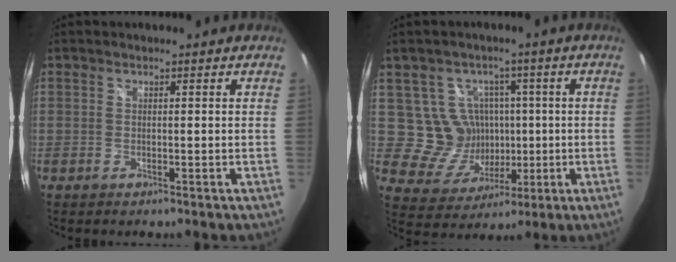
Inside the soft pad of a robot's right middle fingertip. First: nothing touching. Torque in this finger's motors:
{"motor_torque": [-0.58, -0.08, -0.01, -0.01]}